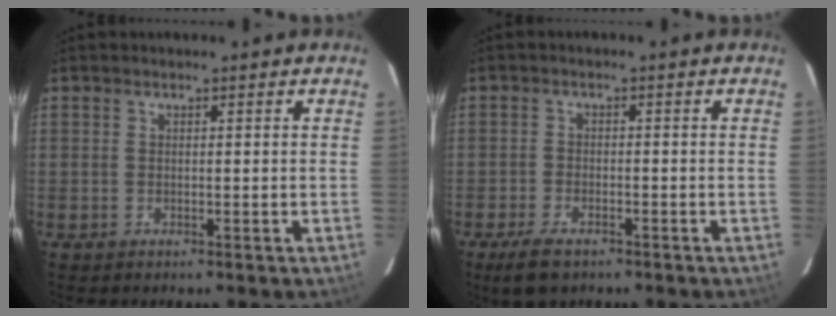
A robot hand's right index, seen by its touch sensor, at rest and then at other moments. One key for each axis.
{"total": 5.5, "fx": -3.9, "fy": 2.3, "fz": 3.2, "tx": -0.082, "ty": -0.011, "tz": -0.069}